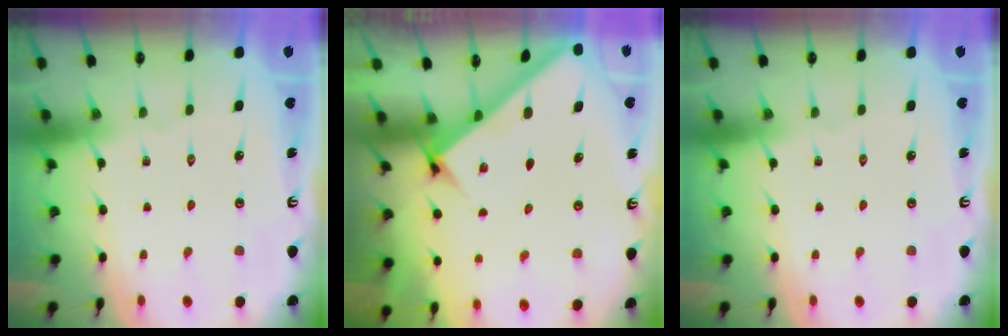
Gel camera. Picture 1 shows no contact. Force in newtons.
{"total": 2.9, "press": 2.9, "slide": 0.0}
{"total": 0.0}